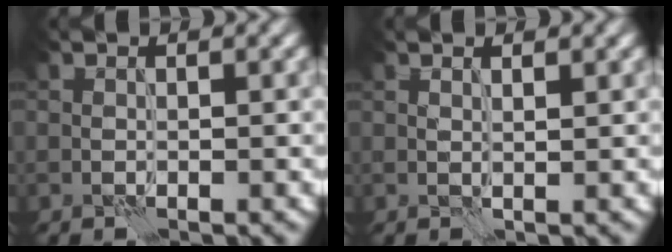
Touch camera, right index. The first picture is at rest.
{"total": 0.9, "force": [0.5, 0.1, 0.7], "torque": [-0.013, -0.003, 0.009]}